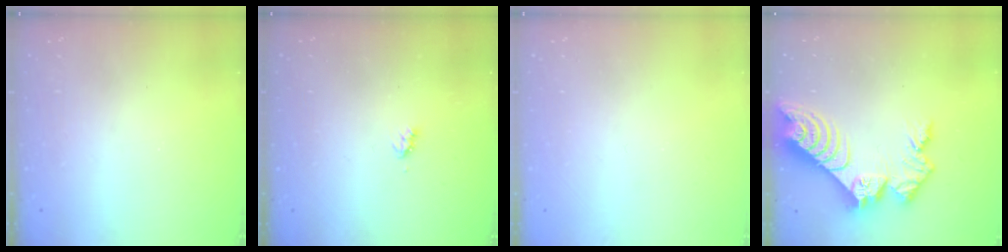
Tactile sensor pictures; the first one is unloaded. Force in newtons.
{"total": 2.8, "press": 2.8, "slide": 0.4}
{"total": 0.0}
{"total": 12.8, "press": 12.8, "slide": 1.0}